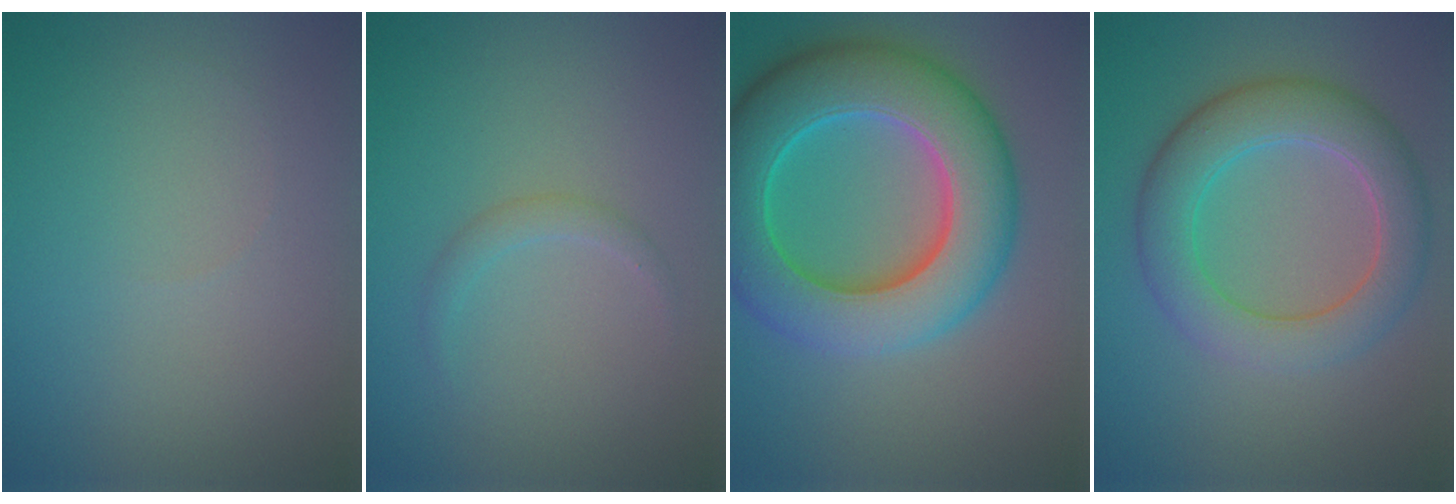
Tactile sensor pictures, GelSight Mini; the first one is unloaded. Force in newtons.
{"total": 1.1, "press": 1.1, "slide": 0.0}
{"total": 11.2, "press": 11.2, "slide": 0.2}
{"total": 6.1, "press": 6.1, "slide": 0.5}